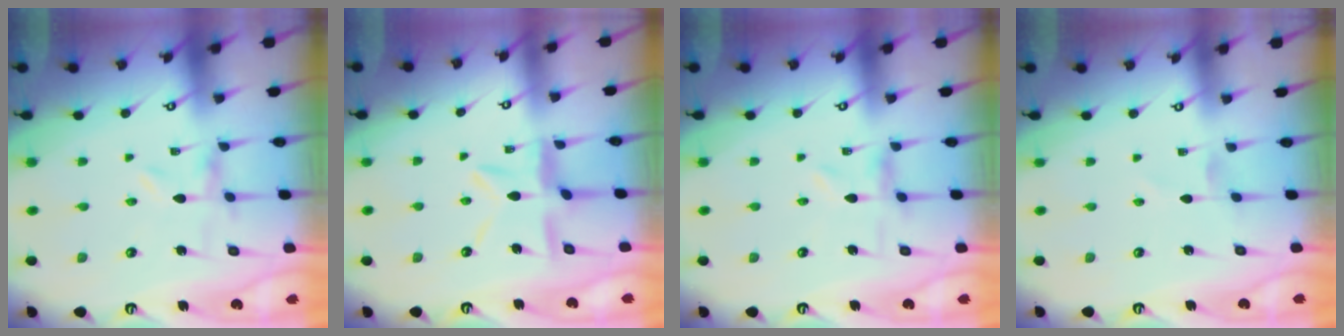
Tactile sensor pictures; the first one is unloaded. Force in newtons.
{"total": 10.0, "press": 10.0, "slide": 1.0}
{"total": 0.7, "press": 0.6, "slide": 0.3}
{"total": 0.0}